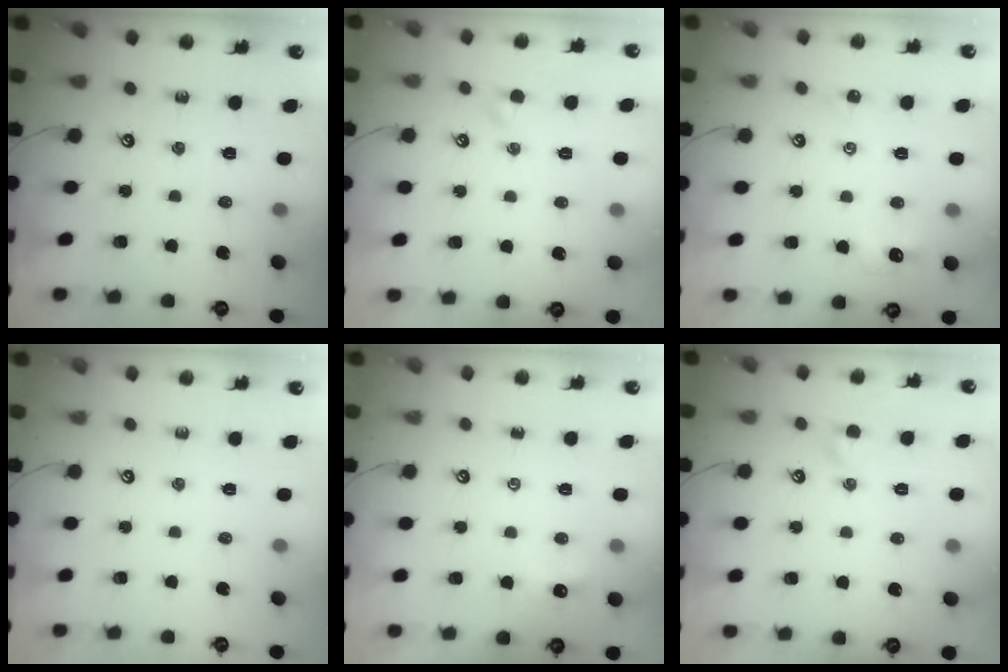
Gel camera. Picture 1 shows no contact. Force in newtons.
{"total": 0.6, "press": 0.4, "slide": 0.5}
{"total": 1.9, "press": 1.8, "slide": 0.6}
{"total": 0.0}
{"total": 1.8, "press": 1.8, "slide": 0.4}
{"total": 1.6, "press": 1.4, "slide": 0.6}